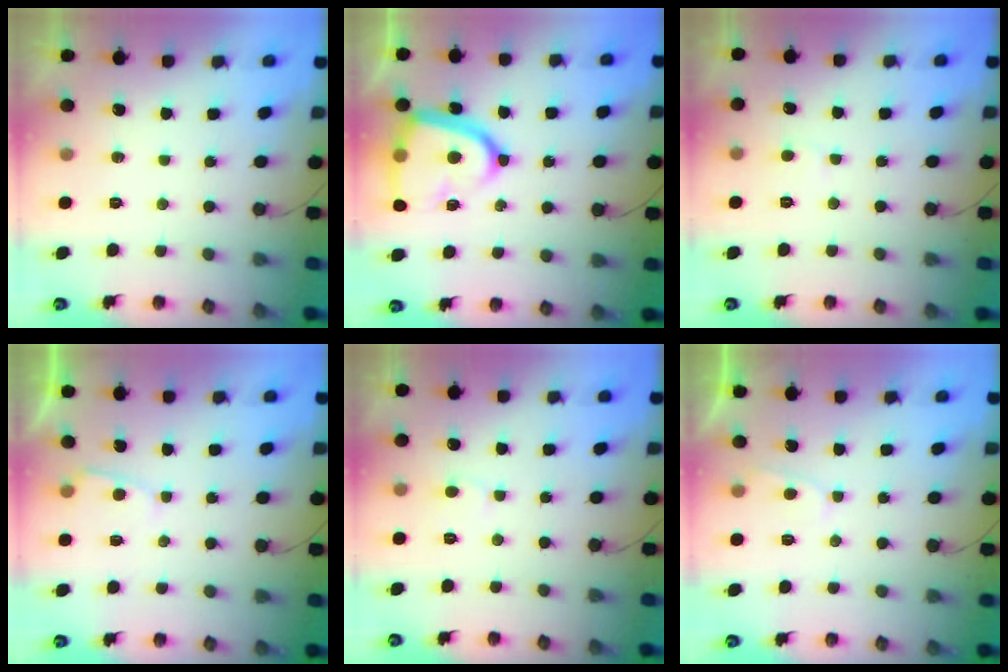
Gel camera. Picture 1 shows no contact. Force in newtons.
{"total": 18.0, "press": 17.9, "slide": 1.6}
{"total": 3.2, "press": 3.2, "slide": 0.2}
{"total": 3.0, "press": 2.9, "slide": 0.3}
{"total": 4.1, "press": 4.1, "slide": 0.4}
{"total": 2.9, "press": 2.9, "slide": 0.4}